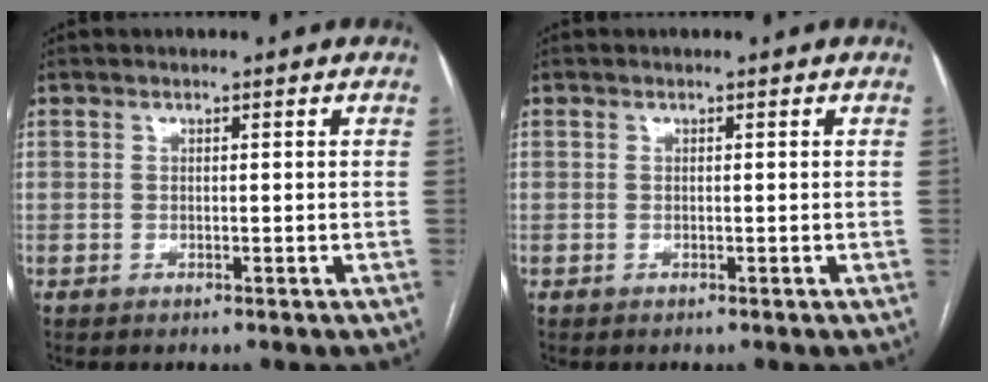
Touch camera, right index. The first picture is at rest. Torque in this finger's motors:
{"motor_torque": [0.05, 0.02, 0.00, 0.01]}